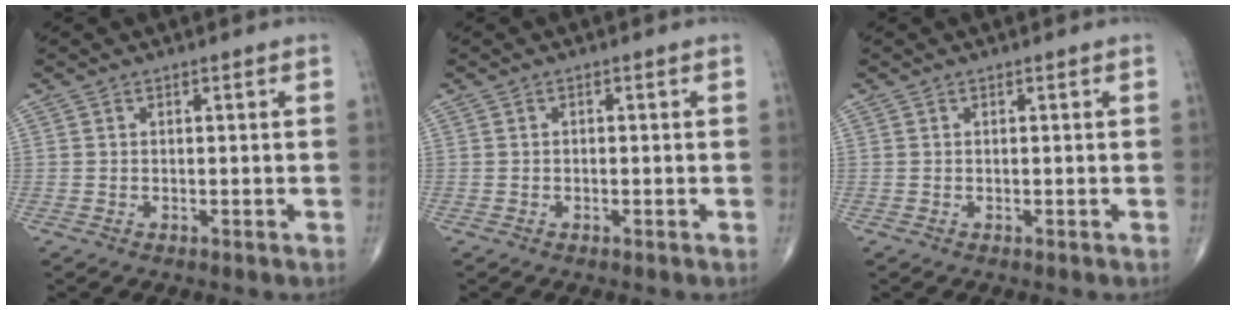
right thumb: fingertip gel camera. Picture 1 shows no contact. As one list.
[{"total": 0.0}, {"total": 0.0}]